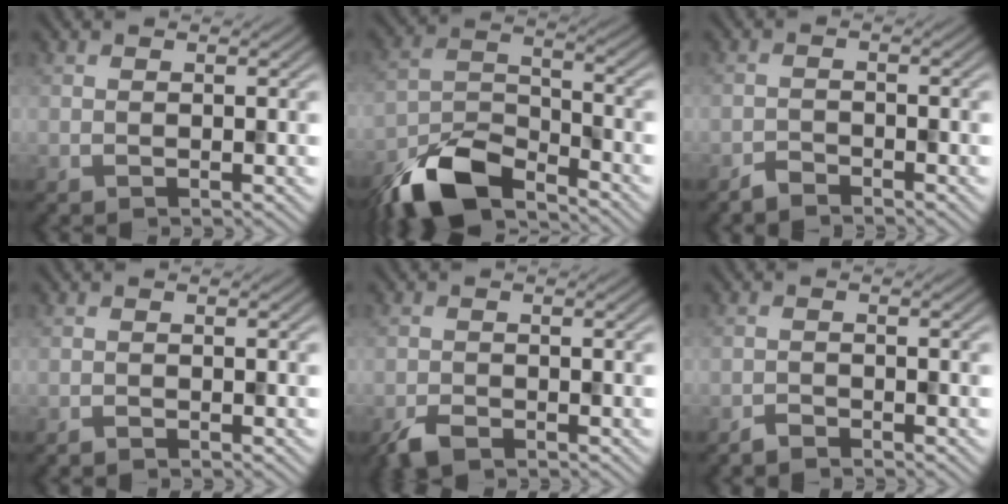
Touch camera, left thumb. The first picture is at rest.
{"total": 10.7, "force": [-8.0, 3.9, 5.9], "torque": [-0.114, -0.008, -0.173]}
{"total": 1.7, "force": [-1.6, 0.4, 0.4], "torque": [-0.006, 0.002, -0.035]}
{"total": 0.7, "force": [-0.6, 0.1, 0.3], "torque": [-0.004, 0.000, -0.011]}
{"total": 2.6, "force": [-1.9, 1.1, 1.4], "torque": [-0.031, -0.006, -0.043]}
{"total": 1.3, "force": [-1.3, 0.3, 0.3], "torque": [-0.005, 0.000, -0.028]}